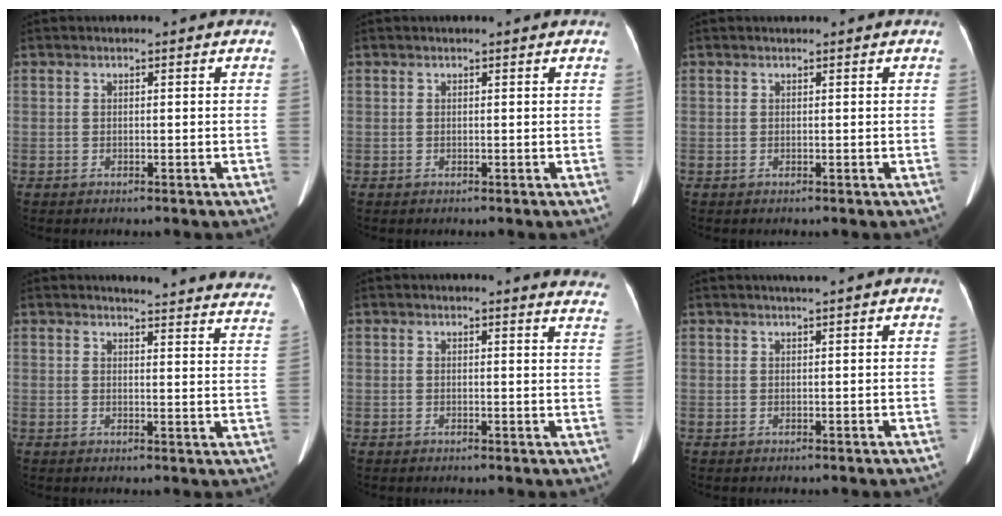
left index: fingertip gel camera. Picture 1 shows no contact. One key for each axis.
{"total": 0.9, "fx": 0.9, "fy": 0.1, "fz": 0.3, "tx": -0.007, "ty": 0.009, "tz": 0.010}
{"total": 0.0}
{"total": 22.1, "fx": 21.5, "fy": 1.9, "fz": 4.5, "tx": -0.033, "ty": -0.106, "tz": 0.219}
{"total": 8.9, "fx": 8.8, "fy": 0.6, "fz": 1.2, "tx": 0.017, "ty": -0.058, "tz": 0.058}
{"total": 1.3, "fx": 1.1, "fy": -0.4, "fz": 0.5, "tx": -0.010, "ty": 0.003, "tz": 0.024}